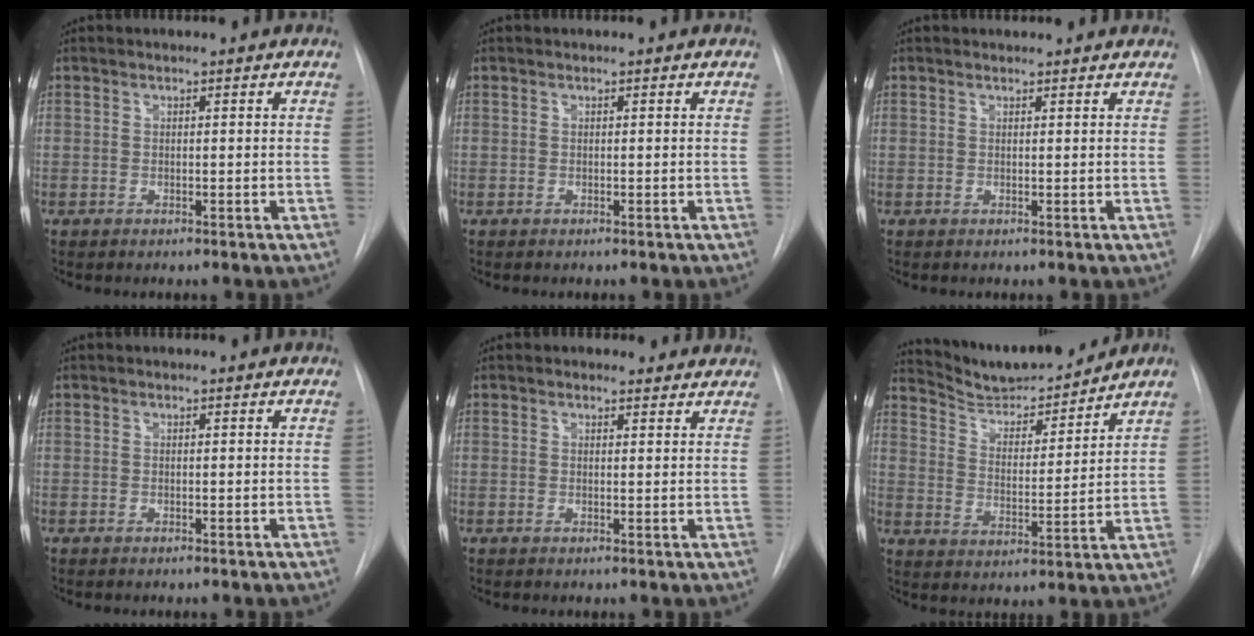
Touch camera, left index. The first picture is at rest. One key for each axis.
{"total": 0.0}
{"total": 2.3, "fx": 2.3, "fy": 0.4, "fz": 0.1, "tx": -0.010, "ty": 0.011, "tz": 0.023}
{"total": 0.0}
{"total": 2.8, "fx": 2.5, "fy": 1.2, "fz": 0.2, "tx": 0.001, "ty": -0.003, "tz": 0.016}
{"total": 11.7, "fx": 11.2, "fy": 0.9, "fz": 3.2, "tx": -0.056, "ty": -0.007, "tz": 0.196}